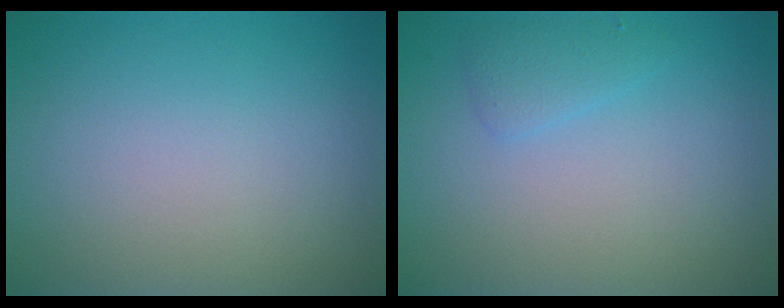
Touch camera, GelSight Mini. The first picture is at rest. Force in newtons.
{"total": 1.4, "press": 1.4, "slide": 0.1}